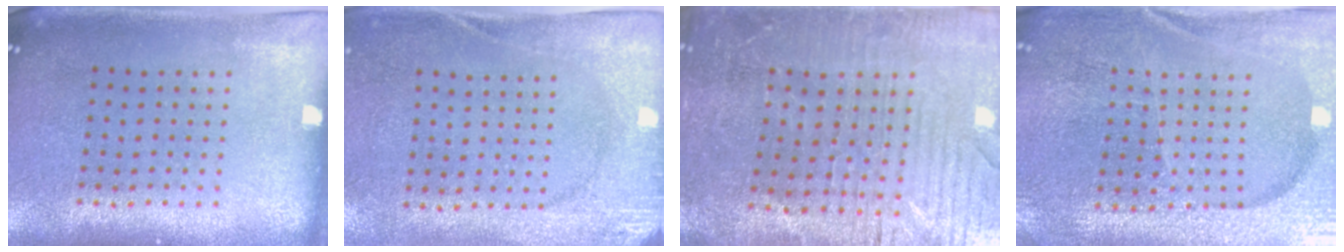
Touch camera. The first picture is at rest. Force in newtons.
{"total": 2.7, "press": 2.1, "slide": 1.7}
{"total": 3.1, "press": 3.1, "slide": 0.6}
{"total": 3.7, "press": 3.7, "slide": 0.8}